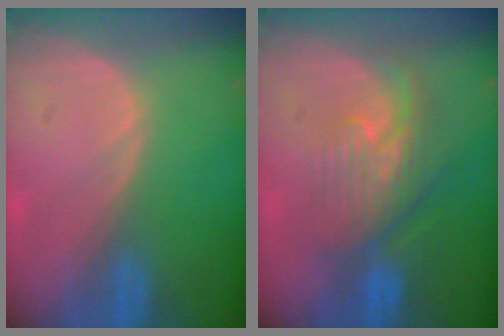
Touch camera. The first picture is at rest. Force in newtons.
{"total": 8.0, "press": 7.2, "slide": 3.3}